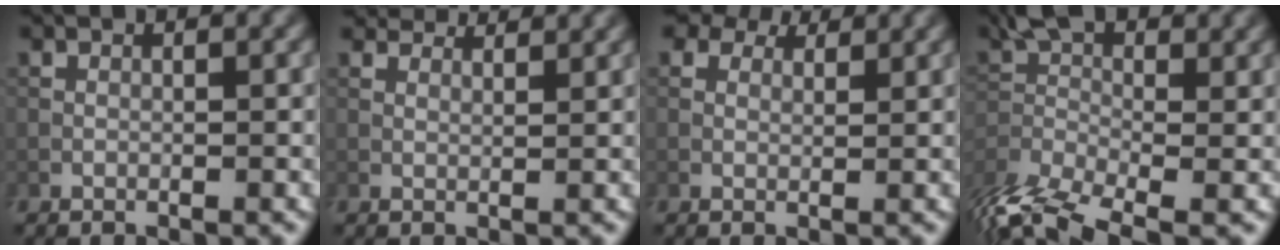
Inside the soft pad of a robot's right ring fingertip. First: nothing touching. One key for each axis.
{"total": 6.3, "fx": 5.4, "fy": 2.0, "fz": 2.5, "tx": -0.062, "ty": 0.007, "tz": 0.081}
{"total": 4.9, "fx": 3.8, "fy": 2.4, "fz": 2.0, "tx": -0.047, "ty": -0.004, "tz": 0.055}
{"total": 7.9, "fx": -5.0, "fy": 3.0, "fz": 5.4, "tx": -0.108, "ty": -0.005, "tz": -0.115}